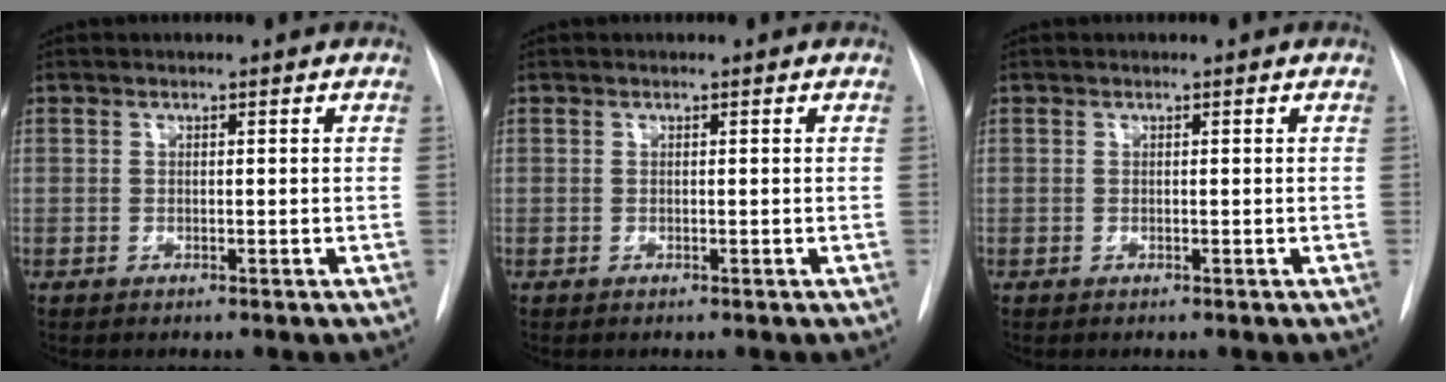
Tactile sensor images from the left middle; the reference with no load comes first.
{"total": 0.0}
{"total": 0.0}